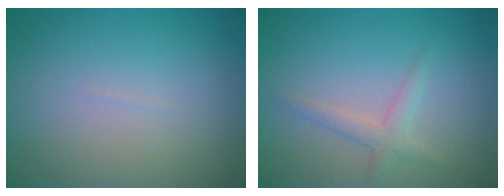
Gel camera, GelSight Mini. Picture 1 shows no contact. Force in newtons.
{"total": 1.8, "press": 1.8, "slide": 0.0}